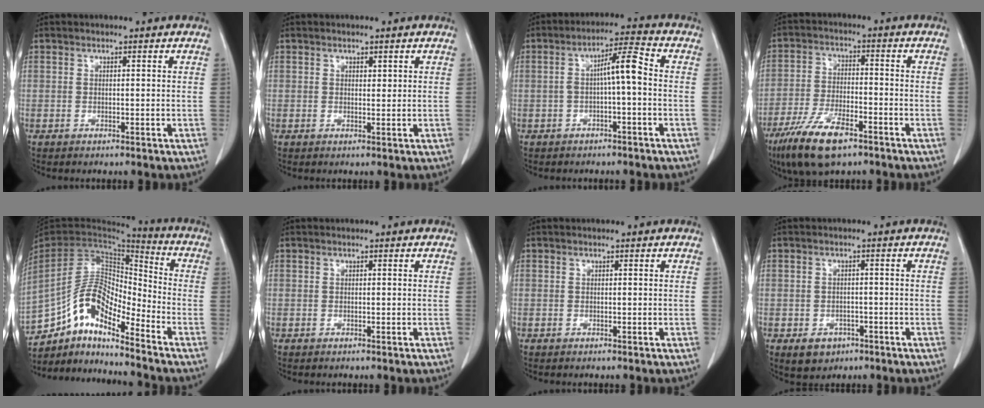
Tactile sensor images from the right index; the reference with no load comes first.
{"total": 0.8, "force": [0.5, 0.4, 0.4], "torque": [-0.003, -0.004, 0.008]}
{"total": 5.8, "force": [-0.5, 0.8, 5.8], "torque": [-0.096, 0.025, -0.008]}
{"total": 10.9, "force": [-7.0, 3.1, 7.7], "torque": [-0.152, -0.017, -0.124]}
{"total": 12.6, "force": [-9.0, 4.0, 7.8], "torque": [-0.152, 0.040, -0.165]}
{"total": 0.0}
{"total": 0.0}
{"total": 3.7, "force": [-1.8, 3.0, 1.3], "torque": [-0.014, 0.006, -0.016]}